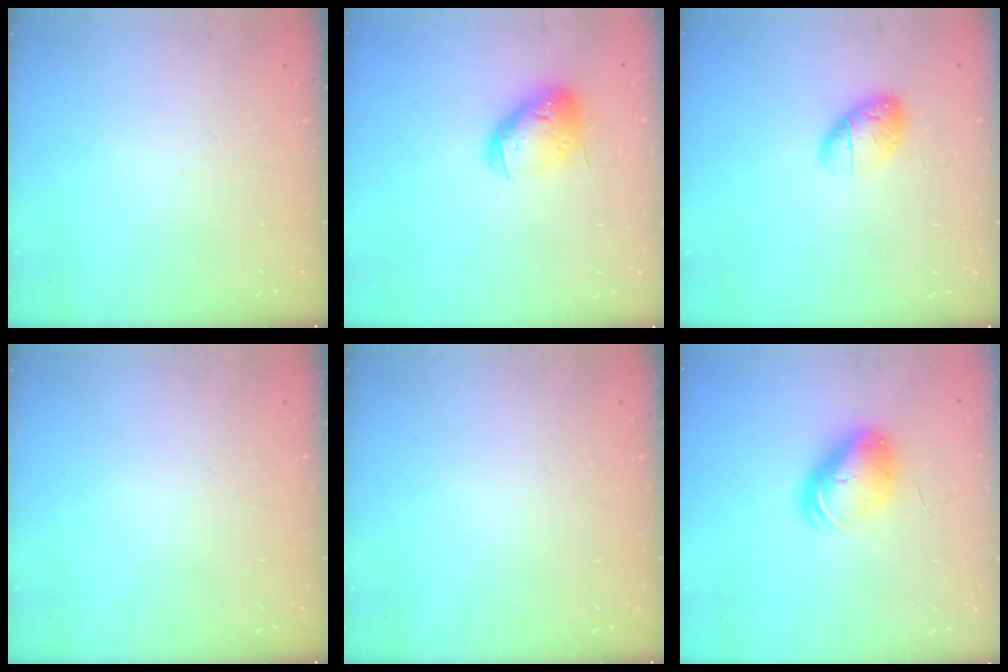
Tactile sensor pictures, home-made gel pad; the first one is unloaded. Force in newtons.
{"total": 12.6, "press": 12.4, "slide": 1.9}
{"total": 10.2, "press": 9.8, "slide": 2.5}
{"total": 0.0}
{"total": 0.0}
{"total": 9.0, "press": 8.9, "slide": 1.5}